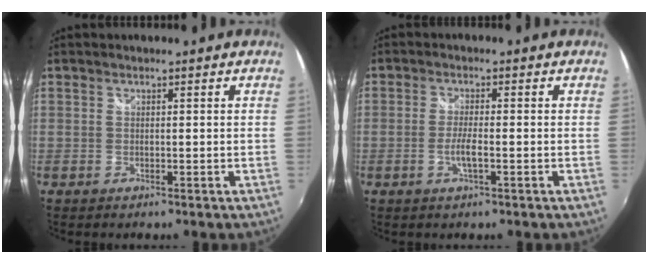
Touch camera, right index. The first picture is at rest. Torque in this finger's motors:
{"motor_torque": [0.94, -0.08, 0.34, 0.07]}